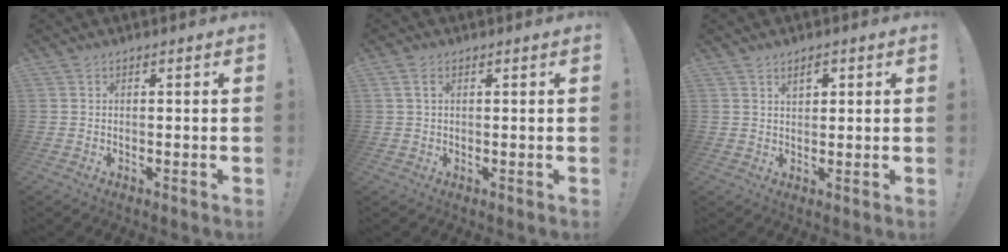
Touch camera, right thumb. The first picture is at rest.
{"total": 2.6, "force": [1.0, 1.5, 1.9], "torque": [-0.035, 0.005, 0.018]}
{"total": 3.0, "force": [1.7, 1.3, 2.1], "torque": [-0.021, -0.005, 0.025]}